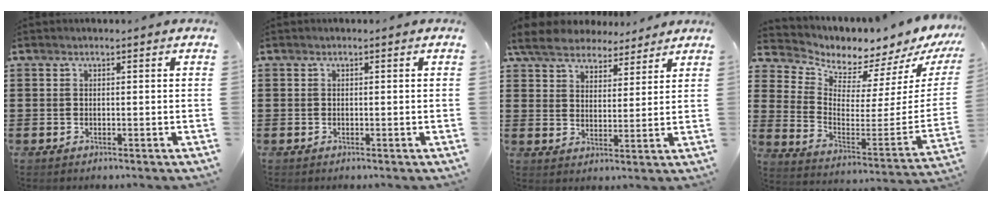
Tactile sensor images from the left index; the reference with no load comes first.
{"total": 0.0}
{"total": 5.9, "force": [5.4, 2.1, 1.3], "torque": [-0.051, -0.014, 0.097]}
{"total": 3.9, "force": [3.8, 0.5, -0.5], "torque": [-0.016, -0.064, 0.059]}